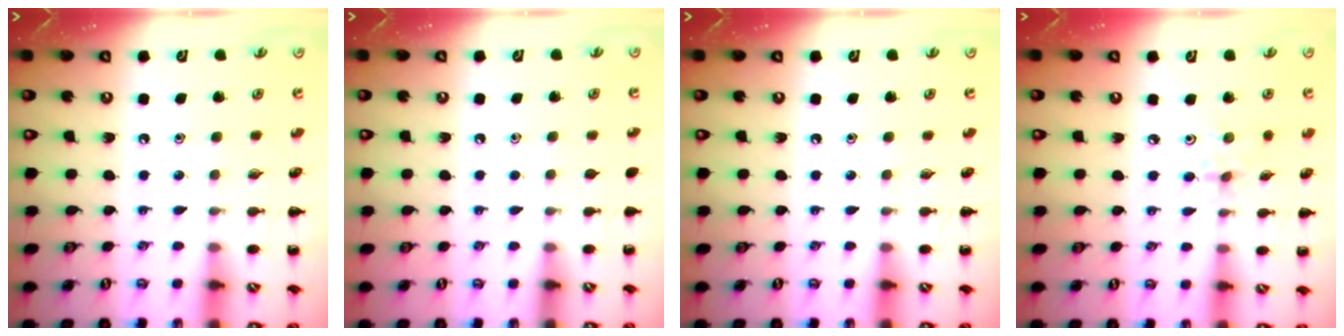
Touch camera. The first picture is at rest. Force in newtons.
{"total": 0.6, "press": 0.6, "slide": 0.1}
{"total": 0.0}
{"total": 2.8, "press": 2.6, "slide": 0.9}